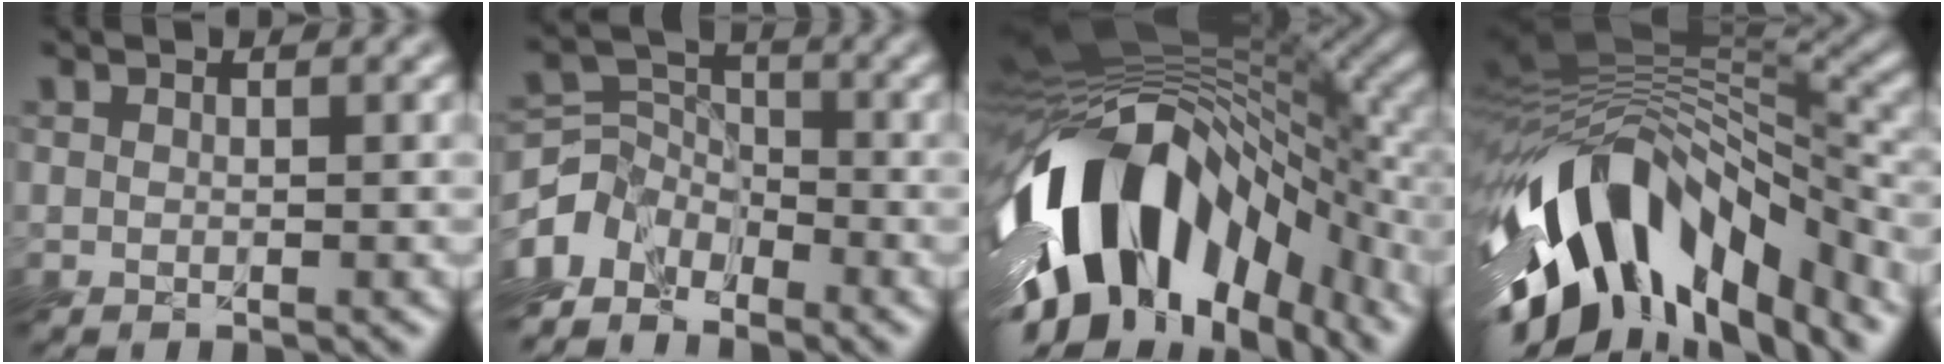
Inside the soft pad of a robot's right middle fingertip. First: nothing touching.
{"total": 5.5, "force": [-4.8, 2.5, 0.7], "torque": [-0.009, 0.002, -0.112]}
{"total": 16.1, "force": [-7.3, 8.4, 11.6], "torque": [-0.187, -0.009, -0.128]}
{"total": 14.5, "force": [-8.5, 6.9, 9.4], "torque": [-0.176, 0.011, -0.144]}